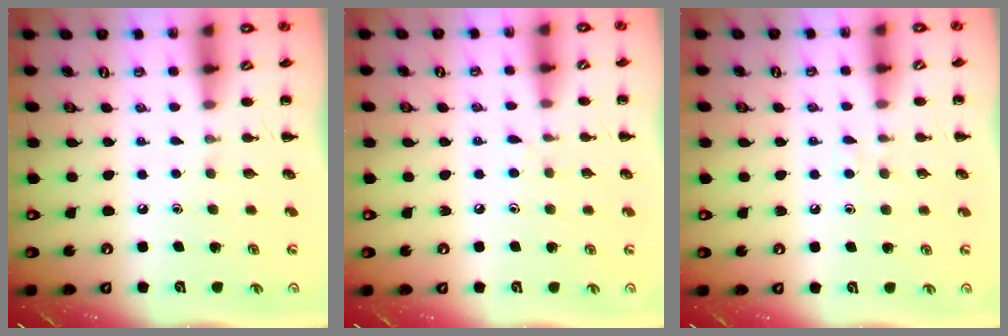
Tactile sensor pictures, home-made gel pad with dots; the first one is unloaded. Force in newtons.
{"total": 3.8, "press": 3.3, "slide": 1.9}
{"total": 4.0, "press": 3.7, "slide": 1.4}